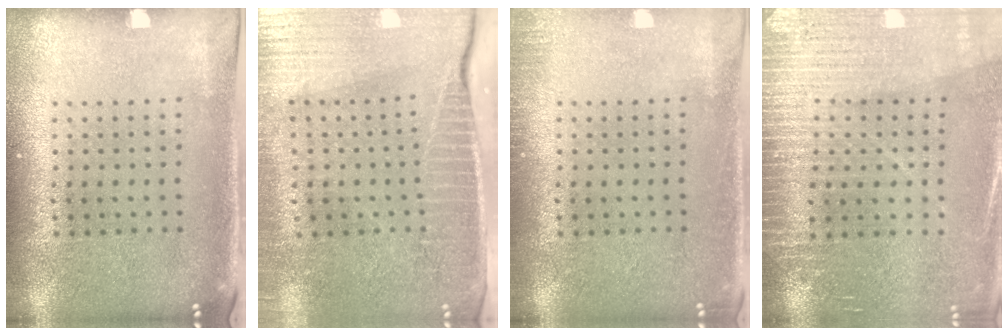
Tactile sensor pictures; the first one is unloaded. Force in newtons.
{"total": 3.8, "press": 3.4, "slide": 1.7}
{"total": 1.1, "press": 1.1, "slide": 0.2}
{"total": 3.1, "press": 3.0, "slide": 0.2}